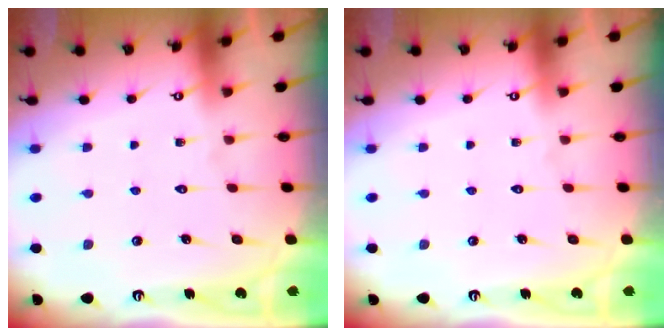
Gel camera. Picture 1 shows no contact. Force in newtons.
{"total": 0.0}